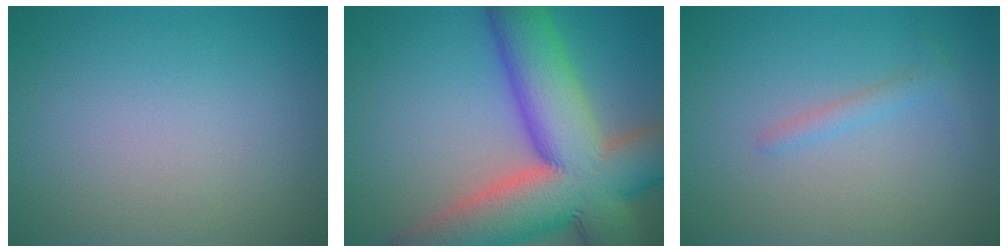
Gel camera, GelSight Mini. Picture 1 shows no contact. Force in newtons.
{"total": 16.2, "press": 16.1, "slide": 1.0}
{"total": 1.3, "press": 1.3, "slide": 0.1}